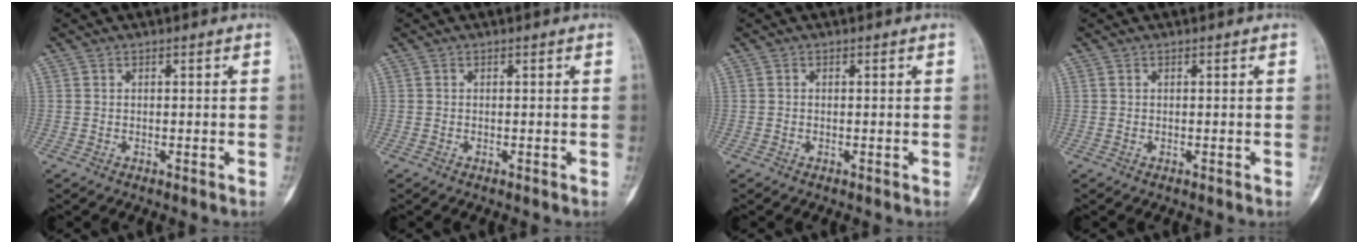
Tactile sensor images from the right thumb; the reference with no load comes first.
{"total": 0.0}
{"total": 0.0}
{"total": 0.0}